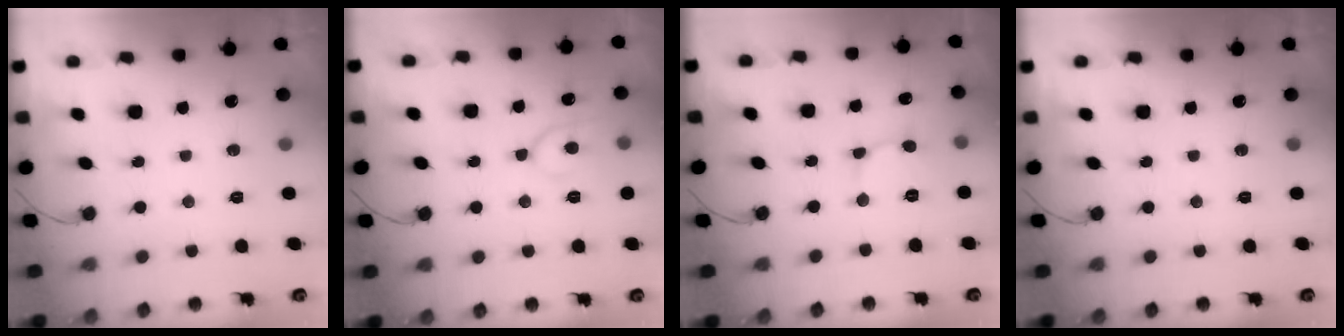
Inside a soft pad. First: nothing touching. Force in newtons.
{"total": 8.7, "press": 8.7, "slide": 0.8}
{"total": 1.8, "press": 1.7, "slide": 0.2}
{"total": 0.0}